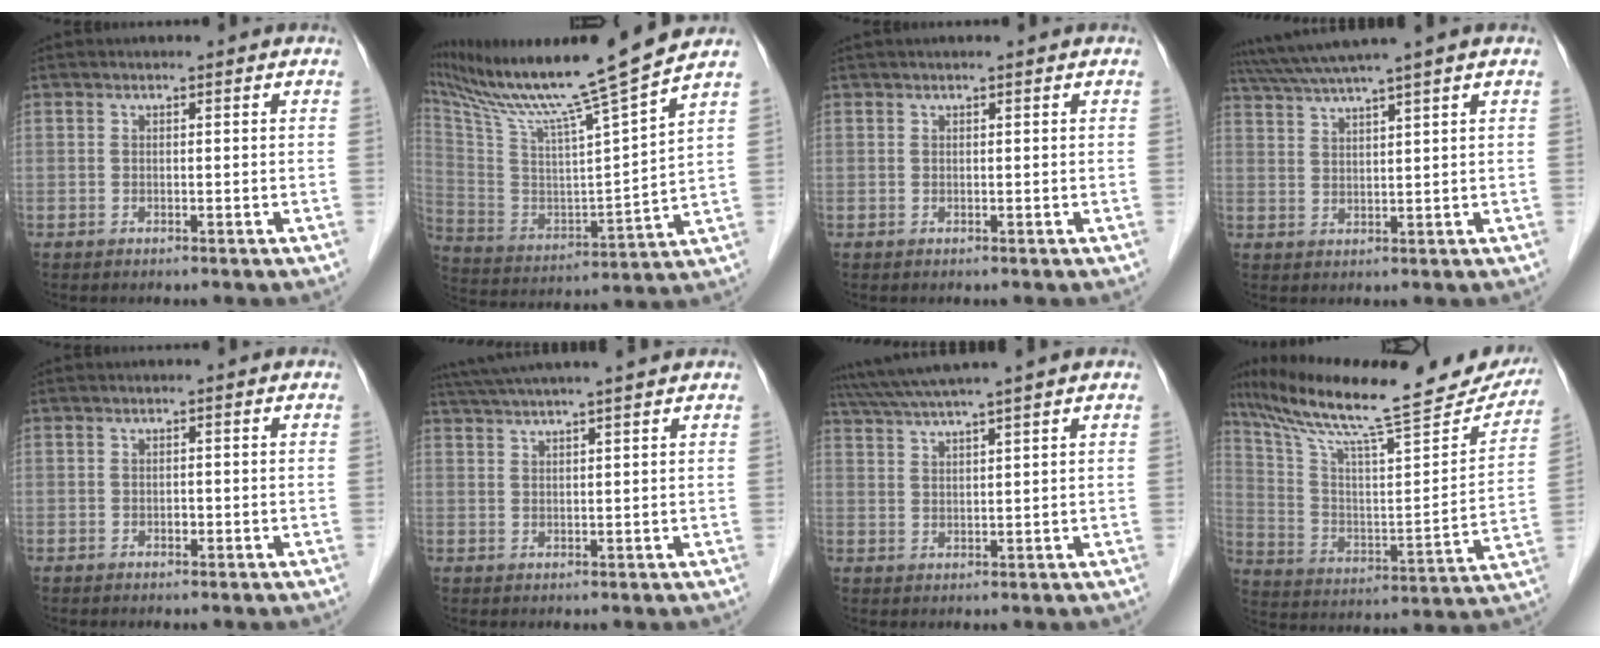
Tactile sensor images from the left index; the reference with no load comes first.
{"total": 20.7, "force": [17.2, -2.0, 11.3], "torque": [-0.207, -0.029, 0.291]}
{"total": 0.9, "force": [0.7, -0.2, 0.6], "torque": [-0.011, 0.012, 0.018]}
{"total": 8.1, "force": [6.7, -1.8, 4.3], "torque": [-0.076, 0.023, 0.112]}
{"total": 0.5, "force": [-0.2, 0.3, 0.3], "torque": [-0.005, 0.002, -0.005]}
{"total": 11.2, "force": [9.7, -0.9, 5.5], "torque": [-0.094, 0.034, 0.139]}
{"total": 8.1, "force": [6.9, -1.8, 3.9], "torque": [-0.069, 0.023, 0.114]}
{"total": 28.4, "force": [24.2, 3.9, 14.4], "torque": [-0.244, -0.026, 0.346]}